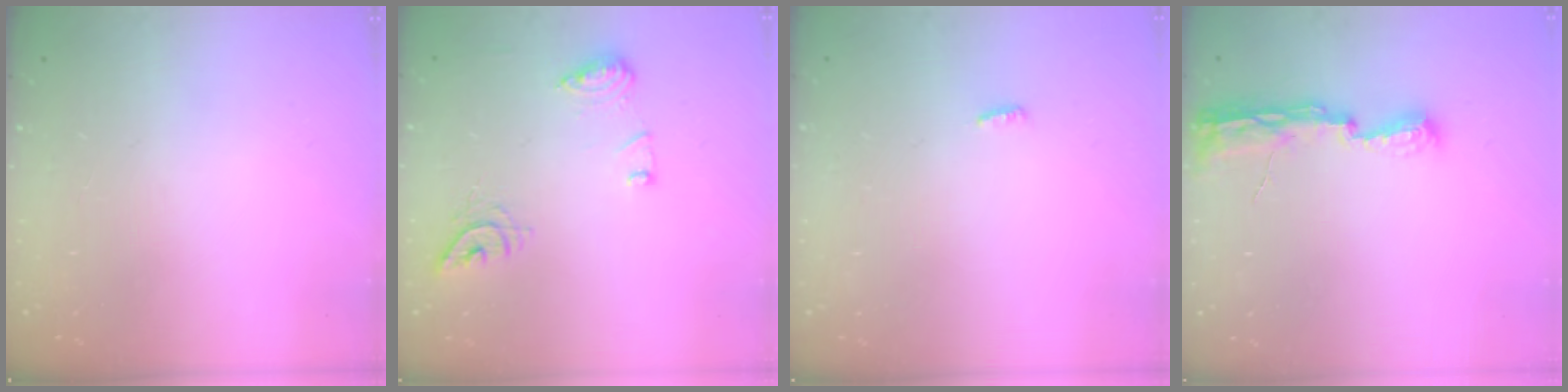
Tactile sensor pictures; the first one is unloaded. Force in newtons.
{"total": 9.8, "press": 9.8, "slide": 0.6}
{"total": 3.0, "press": 2.9, "slide": 0.8}
{"total": 8.9, "press": 8.5, "slide": 2.3}